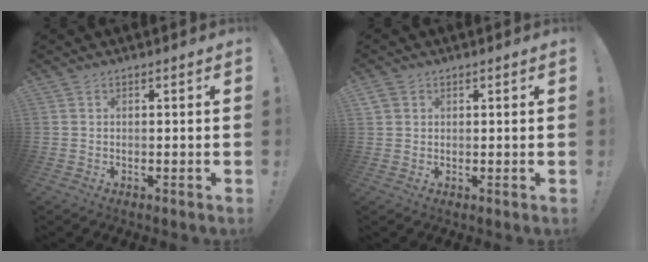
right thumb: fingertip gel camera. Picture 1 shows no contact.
{"total": 2.8, "force": [1.5, 2.2, 0.8], "torque": [-0.014, -0.002, 0.029]}